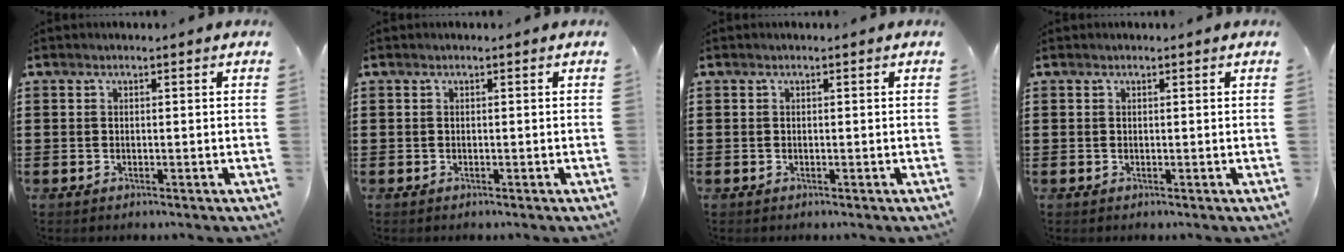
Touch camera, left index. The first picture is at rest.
{"total": 0.0}
{"total": 0.0}
{"total": 0.0}